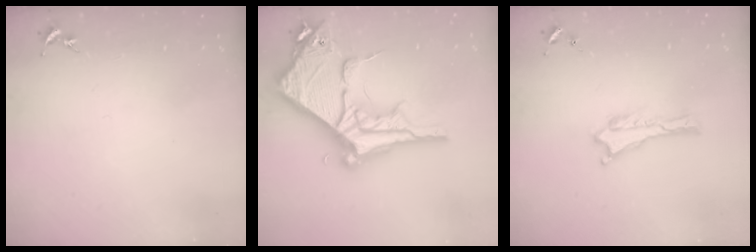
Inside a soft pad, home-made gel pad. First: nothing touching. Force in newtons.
{"total": 13.6, "press": 13.6, "slide": 1.4}
{"total": 0.0}